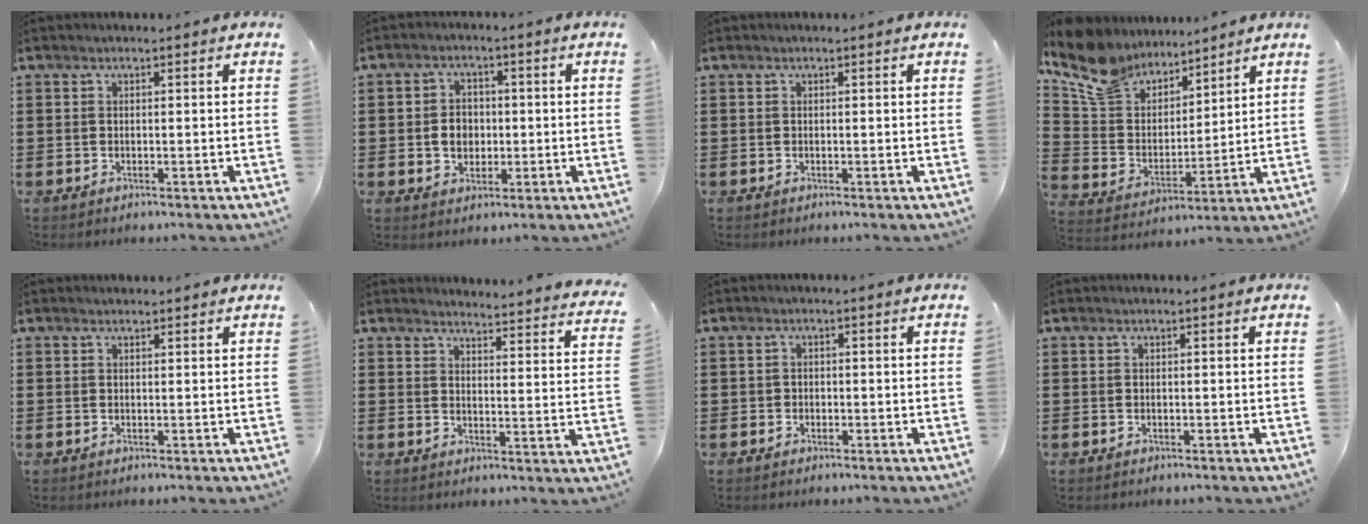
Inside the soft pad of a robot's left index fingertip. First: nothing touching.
{"total": 4.2, "force": [-0.3, 3.3, 2.6], "torque": [-0.050, 0.005, -0.011]}
{"total": 0.0}
{"total": 10.2, "force": [9.1, 4.1, 2.2], "torque": [-0.097, -0.053, 0.170]}
{"total": 0.7, "force": [0.7, 0.2, 0.1], "torque": [-0.003, 0.001, 0.013]}
{"total": 3.5, "force": [3.5, -0.1, 0.5], "torque": [-0.019, -0.029, 0.058]}
{"total": 0.9, "force": [-0.4, 0.8, 0.1], "torque": [-0.007, 0.003, -0.009]}
{"total": 0.0}